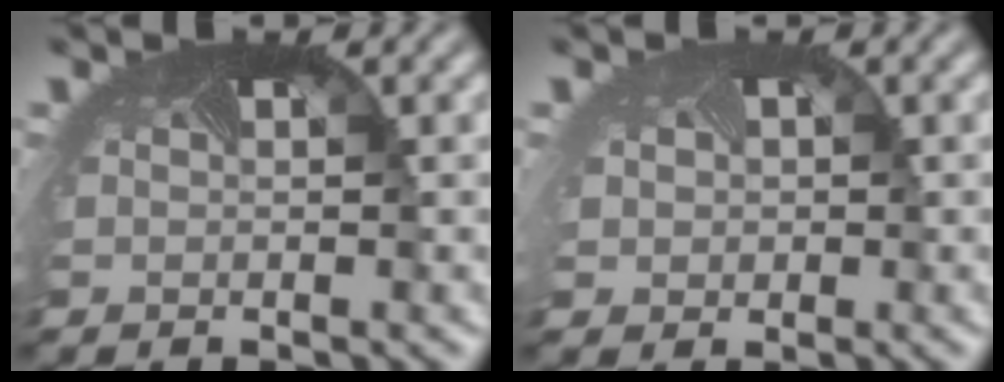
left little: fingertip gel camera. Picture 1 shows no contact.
{"total": 1.8, "force": [0.2, 1.8, 0.5], "torque": [-0.013, -0.003, 0.006]}